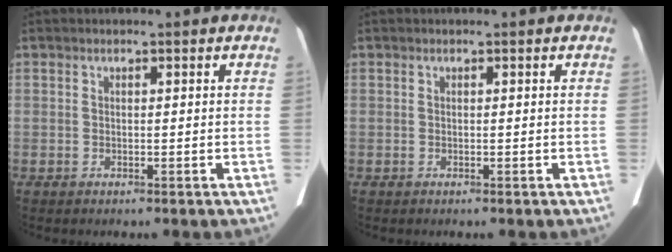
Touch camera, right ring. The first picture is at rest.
{"total": 0.0}